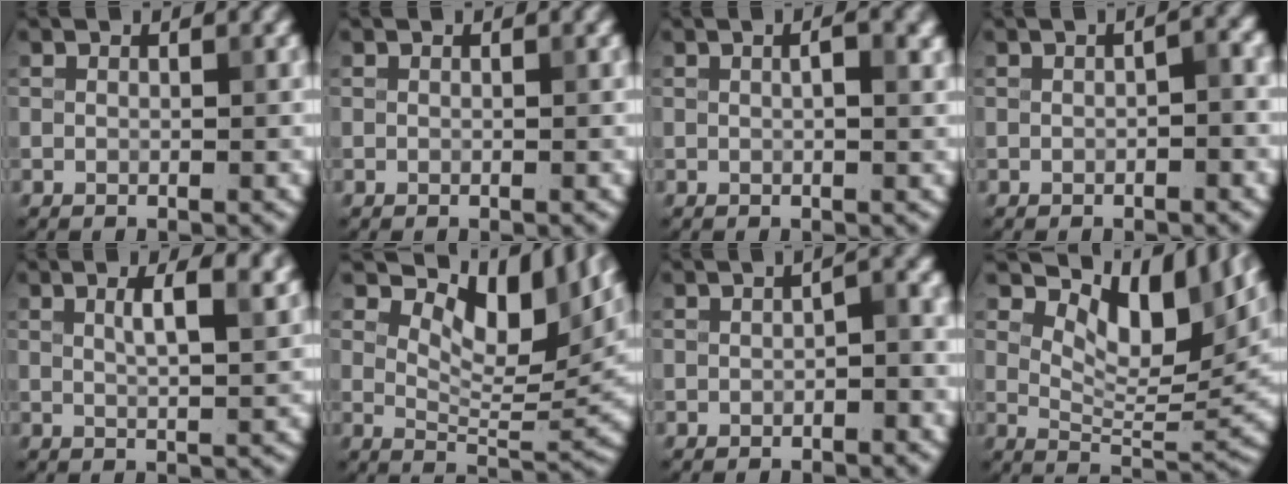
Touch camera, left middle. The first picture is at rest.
{"total": 0.0}
{"total": 2.1, "force": [0.5, 0.5, 2.0], "torque": [-0.029, 0.000, 0.007]}
{"total": 1.5, "force": [-0.4, 0.5, 1.3], "torque": [-0.022, 0.005, -0.004]}
{"total": 4.6, "force": [1.8, 1.6, 3.9], "torque": [-0.048, 0.010, 0.019]}
{"total": 10.1, "force": [5.8, 4.4, 7.0], "torque": [-0.107, 0.002, 0.101]}
{"total": 2.0, "force": [-0.5, 0.8, 1.8], "torque": [-0.026, 0.004, -0.008]}
{"total": 9.3, "force": [5.5, 4.0, 6.2], "torque": [-0.093, -0.001, 0.094]}